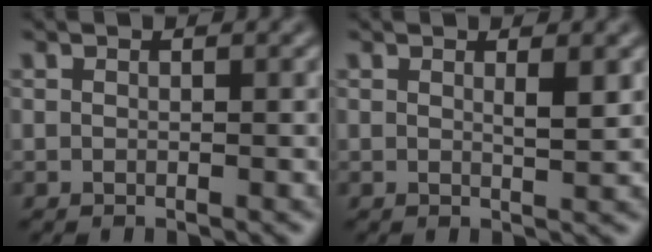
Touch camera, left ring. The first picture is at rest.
{"total": 1.4, "force": [0.6, 0.2, 1.2], "torque": [-0.018, -0.003, 0.009]}